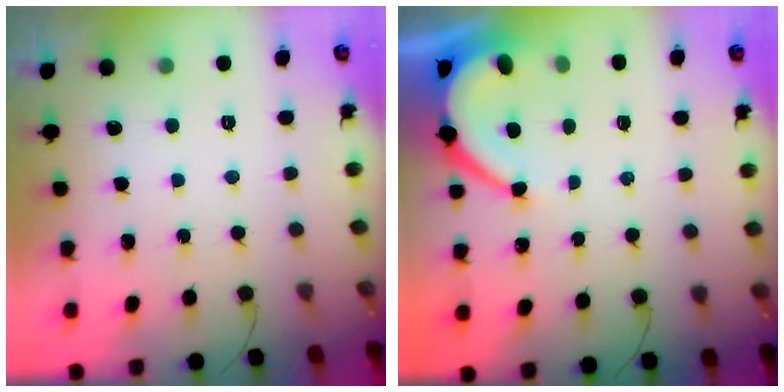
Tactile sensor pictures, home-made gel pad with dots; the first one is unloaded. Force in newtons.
{"total": 5.9, "press": 5.8, "slide": 0.8}